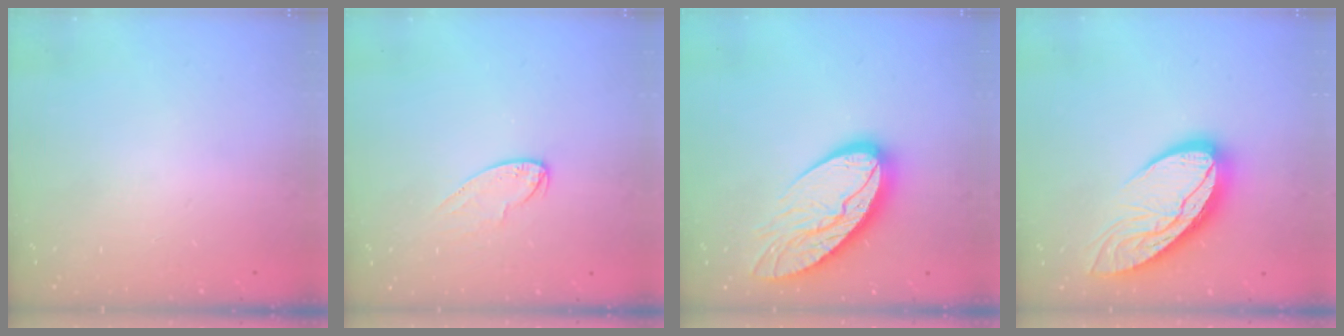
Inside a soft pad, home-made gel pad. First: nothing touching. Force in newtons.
{"total": 7.1, "press": 7.1, "slide": 0.6}
{"total": 14.9, "press": 14.8, "slide": 1.8}
{"total": 15.7, "press": 15.6, "slide": 1.9}